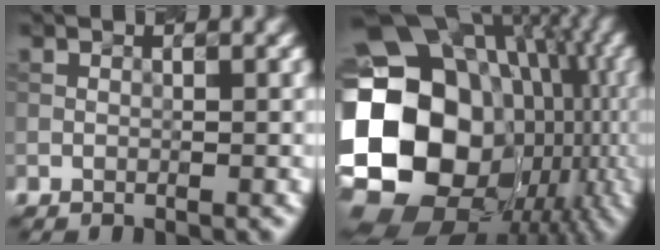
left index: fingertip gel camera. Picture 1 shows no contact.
{"total": 22.2, "force": [-0.1, 17.8, 13.2], "torque": [-0.251, -0.003, 0.004]}